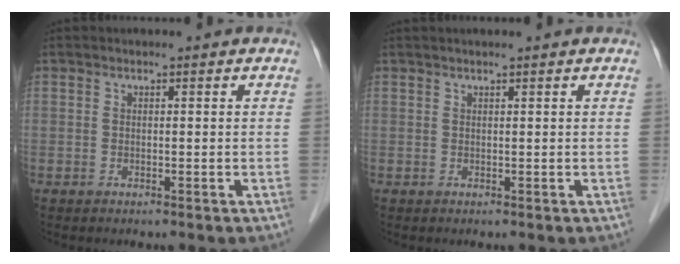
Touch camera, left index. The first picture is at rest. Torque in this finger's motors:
{"motor_torque": [-0.03, 0.01, 0.04, 0.01]}